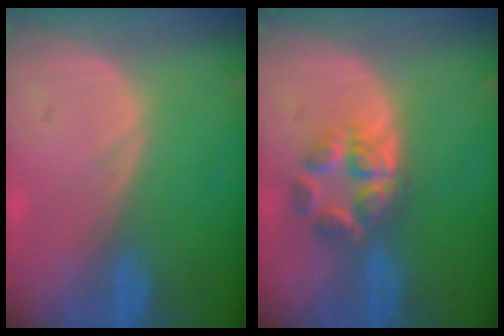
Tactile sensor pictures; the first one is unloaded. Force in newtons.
{"total": 5.8, "press": 5.4, "slide": 2.2}